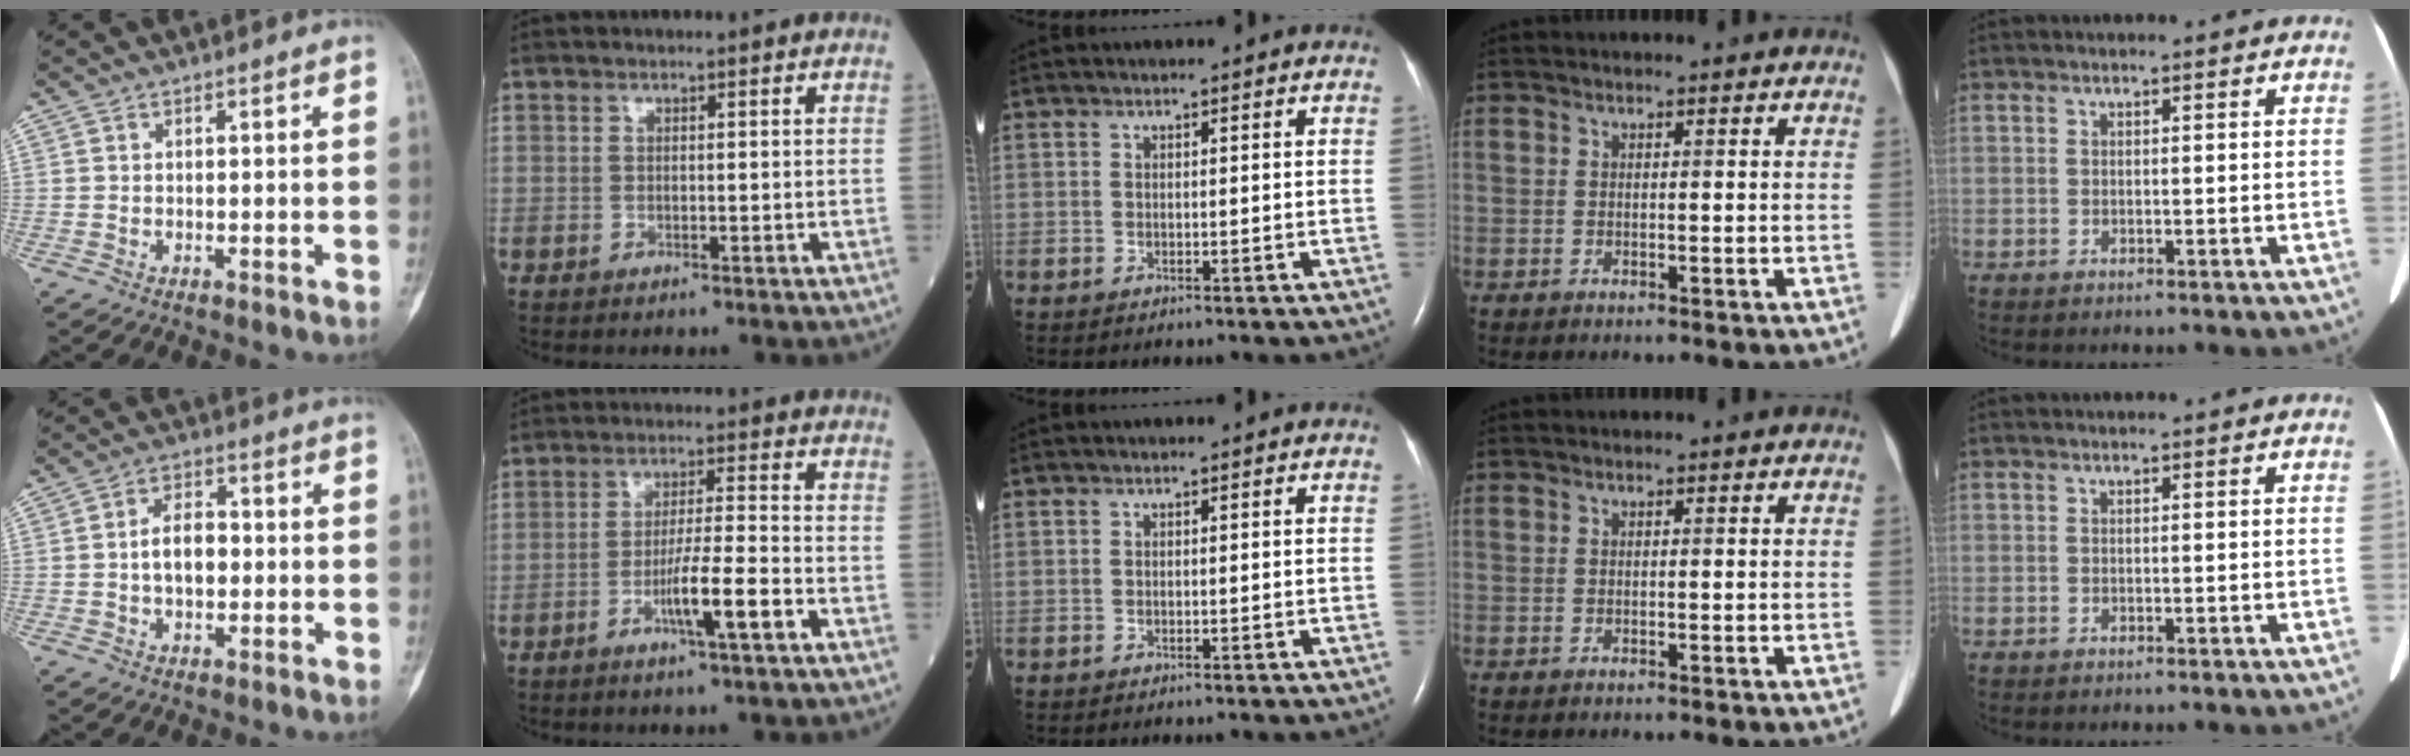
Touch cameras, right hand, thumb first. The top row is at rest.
{"thumb": {"total": 6.7, "force": [-0.3, 4.2, 5.2], "torque": [-0.080, 0.016, -0.009]}, "index": {"total": 7.2, "force": [-3.1, -0.2, 6.4], "torque": [-0.116, -0.005, -0.057]}}